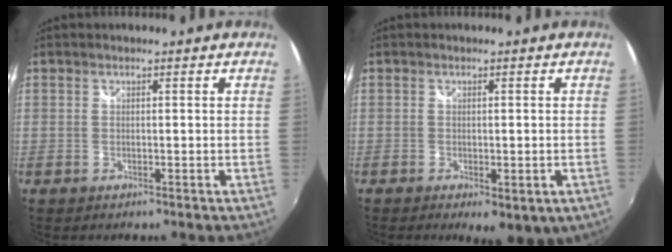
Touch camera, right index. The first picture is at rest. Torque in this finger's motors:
{"motor_torque": [1.36, -0.78, 0.47, 0.09]}